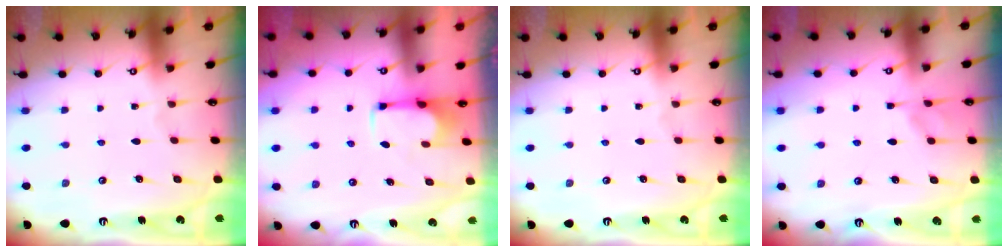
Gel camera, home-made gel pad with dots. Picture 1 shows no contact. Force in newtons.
{"total": 2.4, "press": 2.2, "slide": 0.8}
{"total": 0.0}
{"total": 3.7, "press": 3.7, "slide": 0.6}